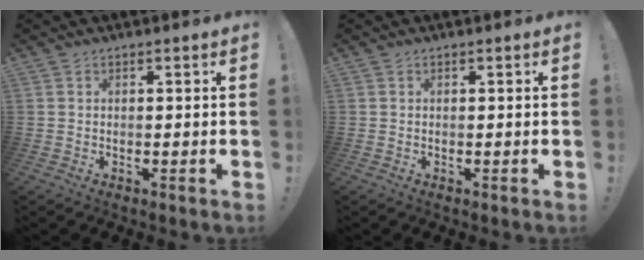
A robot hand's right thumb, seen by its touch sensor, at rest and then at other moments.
{"total": 0.0}